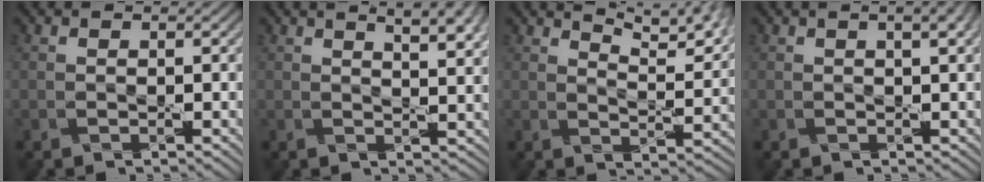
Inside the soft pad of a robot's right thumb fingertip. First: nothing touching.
{"total": 7.1, "force": [4.0, 2.1, 5.5], "torque": [-0.060, 0.014, 0.044]}
{"total": 8.8, "force": [6.9, 1.7, 5.1], "torque": [-0.088, -0.008, 0.109]}
{"total": 3.2, "force": [1.3, 0.8, 2.8], "torque": [-0.034, 0.002, 0.006]}